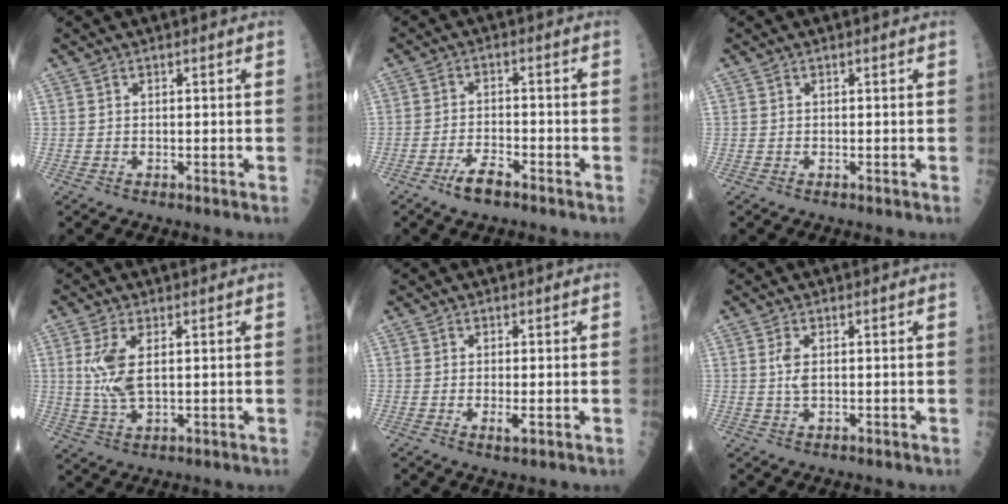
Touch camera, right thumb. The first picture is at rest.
{"total": 4.8, "force": [-3.2, 1.6, 3.2], "torque": [-0.059, 0.019, -0.056]}
{"total": 0.0}
{"total": 6.9, "force": [1.3, 2.9, 6.1], "torque": [-0.138, -0.008, 0.034]}
{"total": 1.8, "force": [-0.4, 0.4, 1.7], "torque": [-0.033, -0.005, -0.008]}
{"total": 2.4, "force": [0.4, 0.9, 2.2], "torque": [-0.048, -0.002, 0.012]}